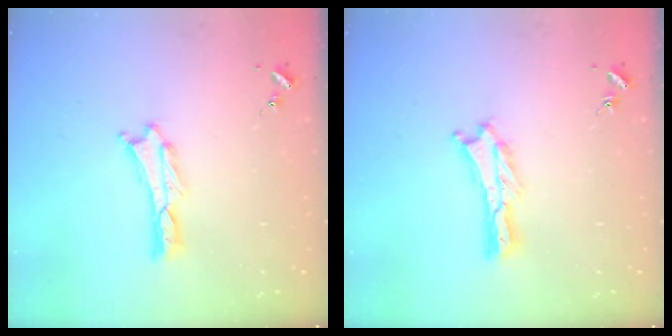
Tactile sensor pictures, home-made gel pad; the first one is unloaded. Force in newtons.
{"total": 0.7, "press": 0.7, "slide": 0.2}